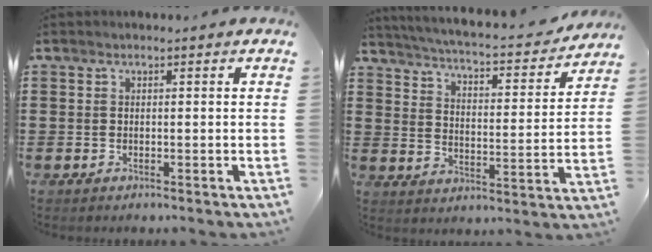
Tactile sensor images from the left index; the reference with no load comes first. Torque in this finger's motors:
{"motor_torque": [2.14, 0.00, 1.05, 0.14]}